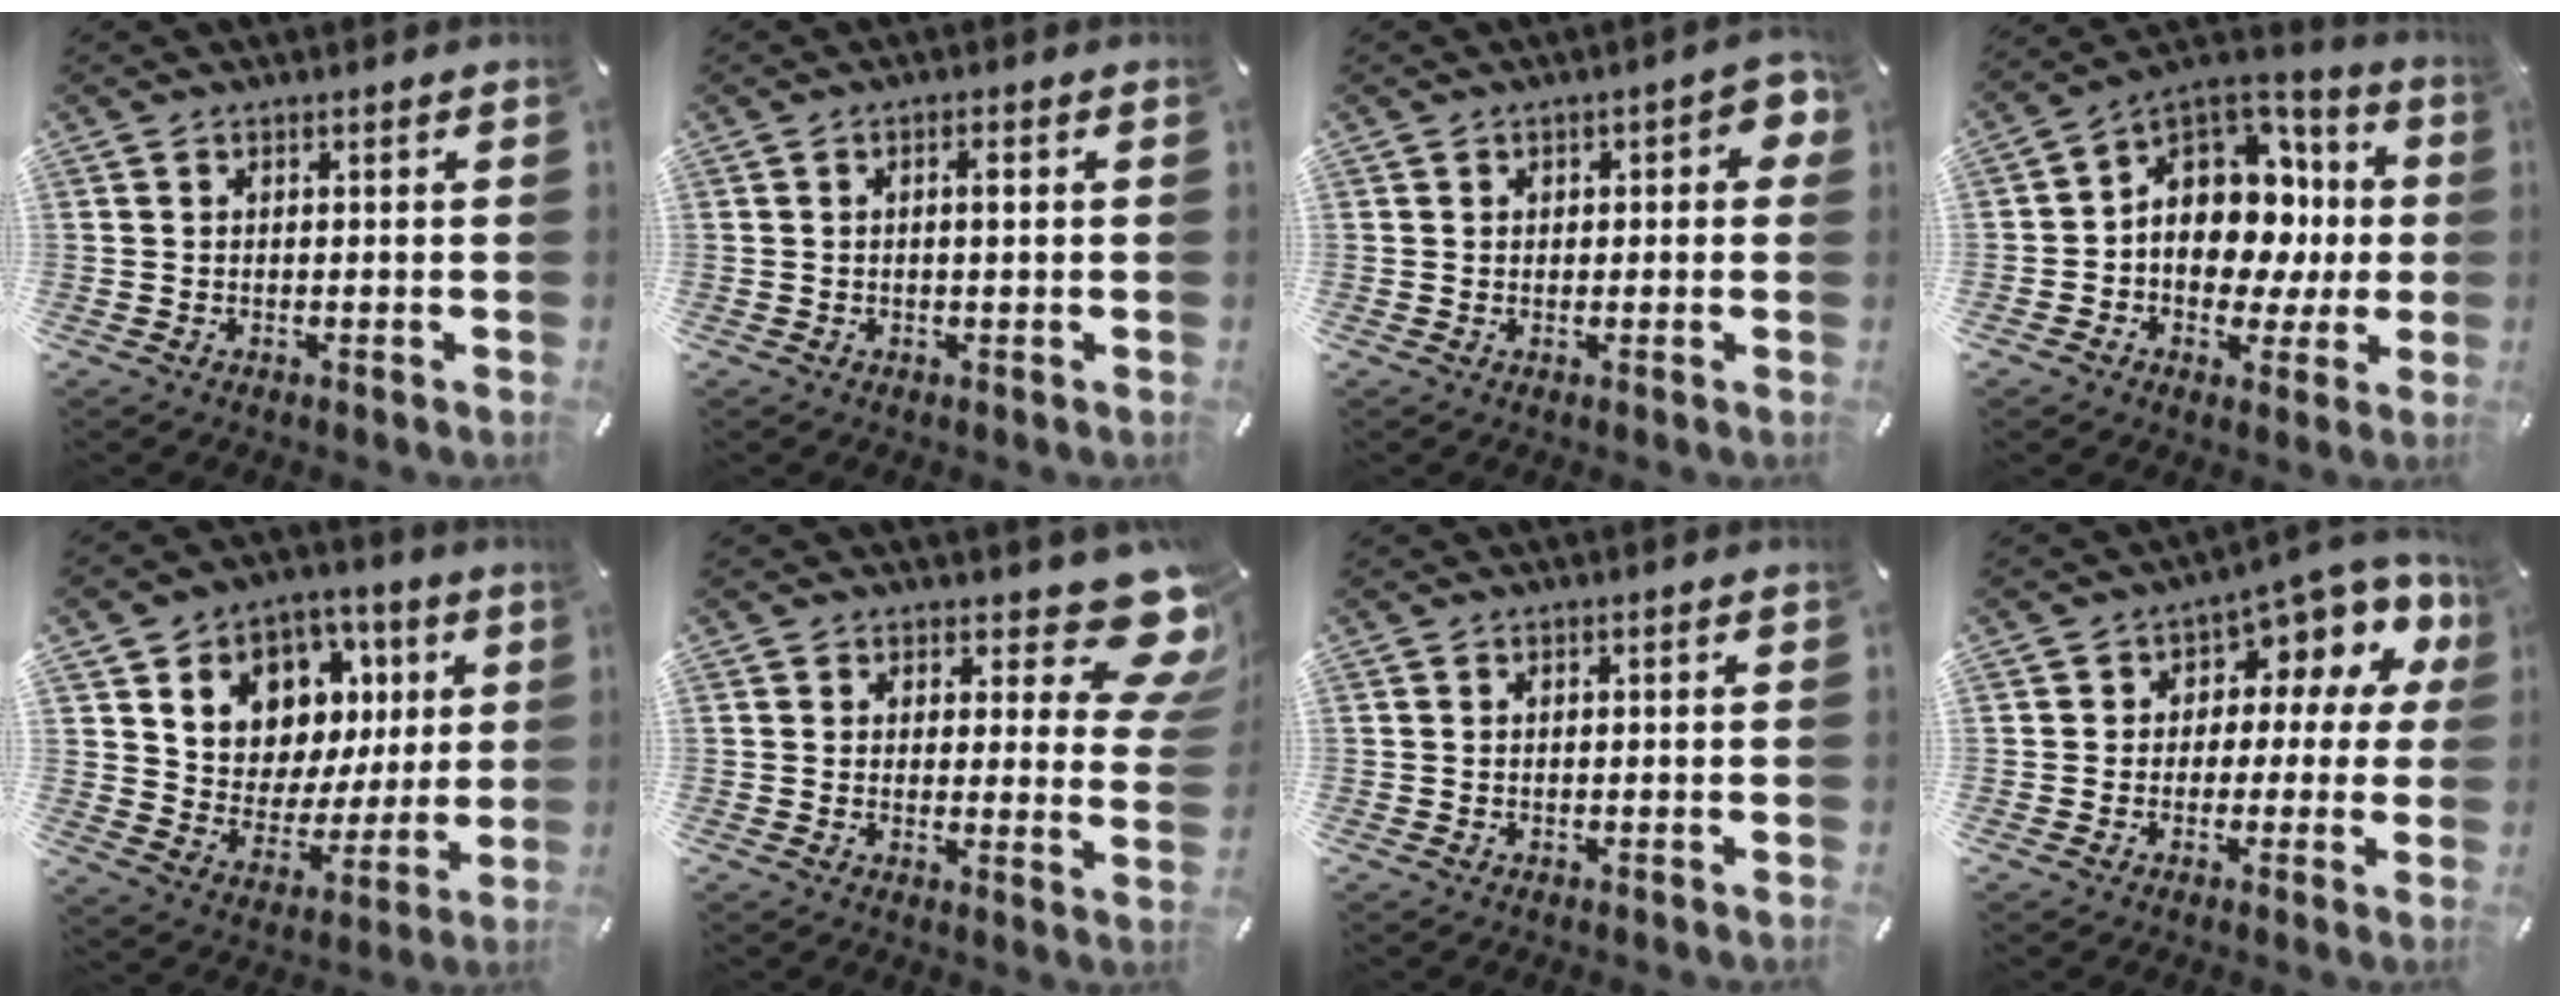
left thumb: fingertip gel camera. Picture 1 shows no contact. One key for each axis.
{"total": 1.9, "fx": 0.3, "fy": 0.5, "fz": 1.9, "tx": -0.038, "ty": 0.001, "tz": 0.003}
{"total": 3.4, "fx": 0.5, "fy": 2.2, "fz": 2.5, "tx": -0.024, "ty": 0.002, "tz": 0.003}
{"total": 14.2, "fx": 1.1, "fy": 11.6, "fz": 8.2, "tx": -0.116, "ty": -0.021, "tz": 0.026}
{"total": 10.5, "fx": 3.9, "fy": 9.4, "fz": 2.7, "tx": -0.047, "ty": -0.039, "tz": 0.079}
{"total": 11.2, "fx": 7.1, "fy": 5.0, "fz": 7.1, "tx": -0.077, "ty": -0.058, "tz": 0.125}
{"total": 0.0}
{"total": 8.5, "fx": 2.9, "fy": 5.9, "fz": 5.3, "tx": -0.065, "ty": -0.029, "tz": 0.052}